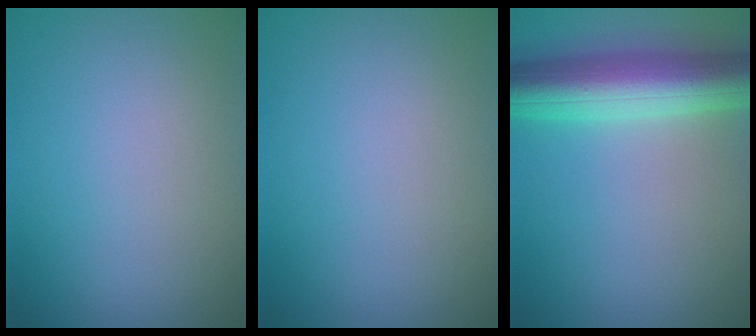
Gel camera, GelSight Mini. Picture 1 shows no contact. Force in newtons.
{"total": 0.0}
{"total": 8.2, "press": 8.2, "slide": 0.4}